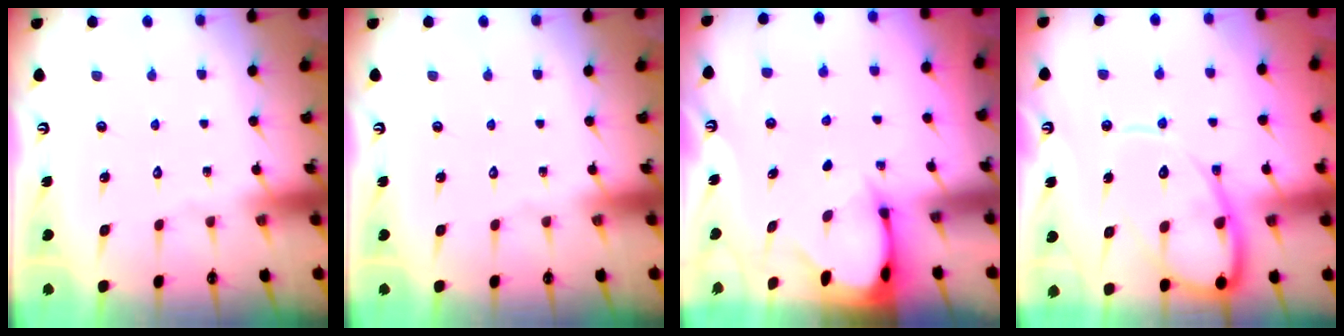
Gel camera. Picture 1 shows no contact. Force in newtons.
{"total": 0.0}
{"total": 2.7, "press": 2.7, "slide": 0.3}
{"total": 13.2, "press": 13.1, "slide": 1.2}